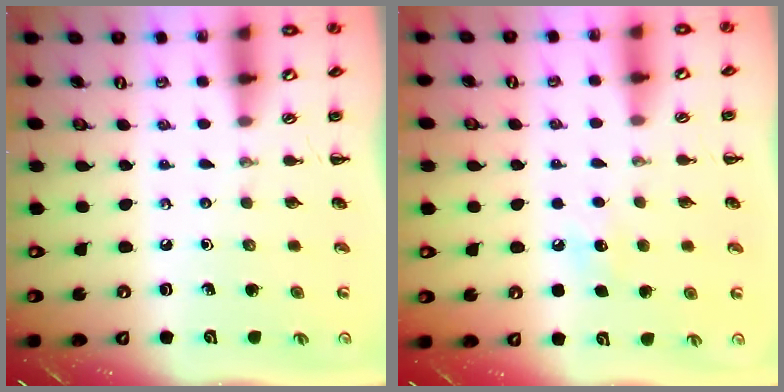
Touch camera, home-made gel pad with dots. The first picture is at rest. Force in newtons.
{"total": 6.1, "press": 5.9, "slide": 1.6}